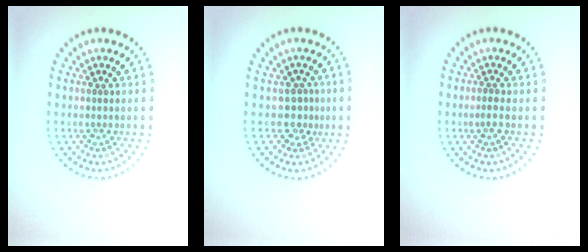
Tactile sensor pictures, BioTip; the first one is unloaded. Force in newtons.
{"total": 1.8, "press": 1.4, "slide": 1.2}
{"total": 0.9, "press": 0.8, "slide": 0.5}